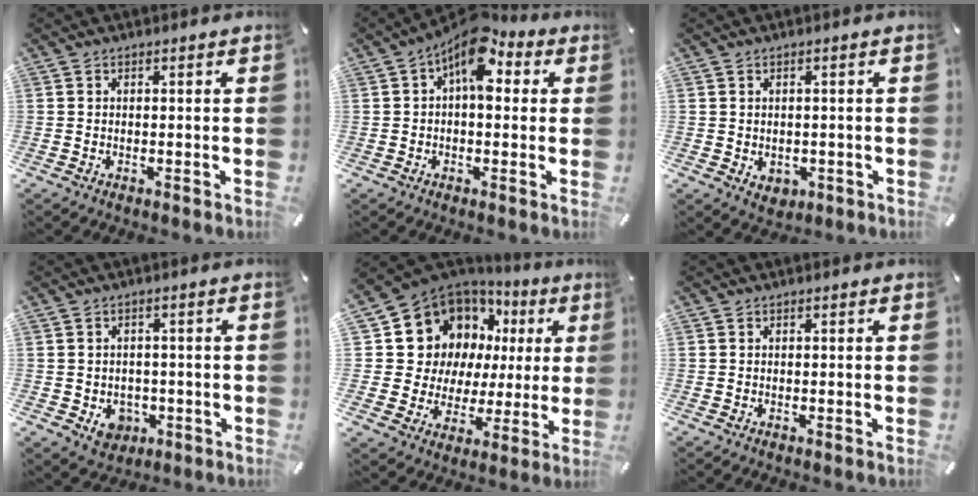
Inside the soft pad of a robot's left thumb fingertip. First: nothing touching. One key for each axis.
{"total": 10.0, "fx": 4.3, "fy": 4.9, "fz": 7.6, "tx": -0.112, "ty": -0.027, "tz": 0.072}
{"total": 2.7, "fx": -0.4, "fy": 2.4, "fz": 1.3, "tx": -0.015, "ty": 0.000, "tz": -0.008}
{"total": 5.3, "fx": -1.4, "fy": 4.5, "fz": 2.2, "tx": -0.020, "ty": 0.001, "tz": -0.025}
{"total": 15.0, "fx": 7.1, "fy": 12.0, "fz": 5.4, "tx": -0.099, "ty": -0.065, "tz": 0.148}
{"total": 0.0}